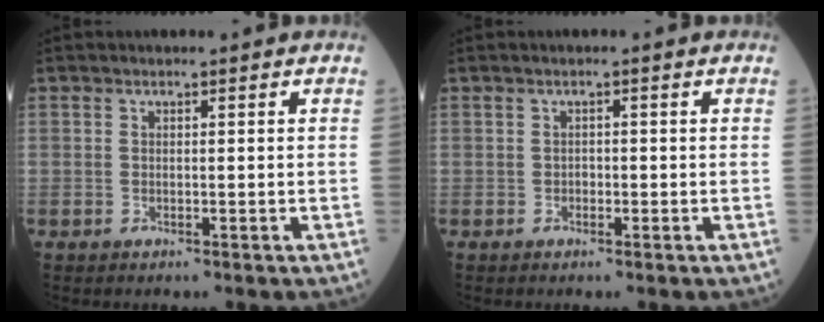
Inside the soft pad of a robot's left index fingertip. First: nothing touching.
{"total": 0.6, "force": [-0.2, 0.4, 0.4], "torque": [-0.003, 0.003, -0.007]}